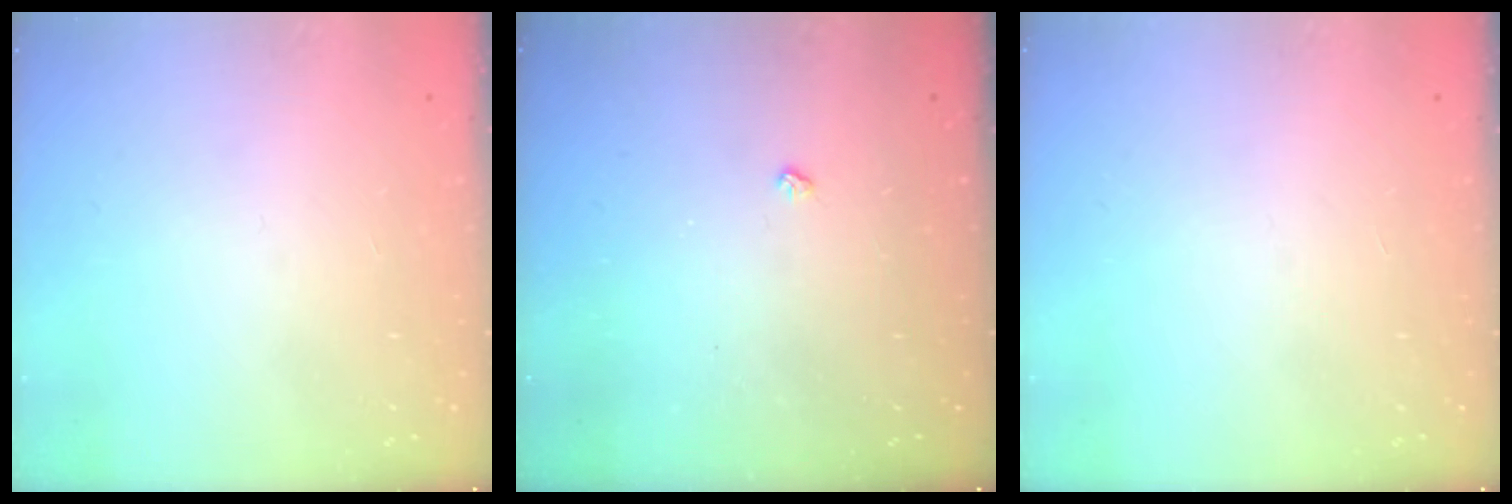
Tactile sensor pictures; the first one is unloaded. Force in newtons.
{"total": 2.1, "press": 2.1, "slide": 0.4}
{"total": 0.0}